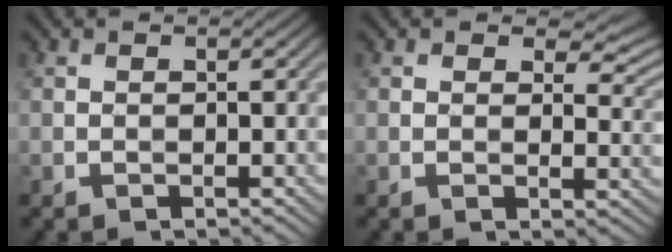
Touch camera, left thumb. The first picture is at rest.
{"total": 4.7, "force": [2.5, 2.3, 3.2], "torque": [-0.042, -0.004, 0.036]}